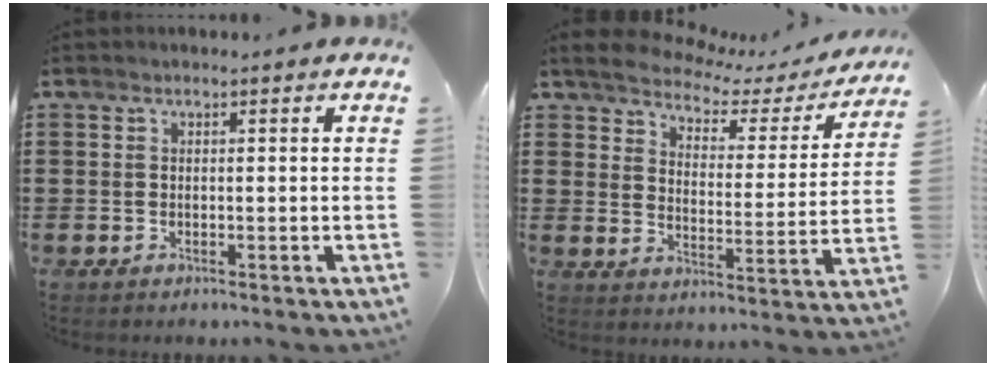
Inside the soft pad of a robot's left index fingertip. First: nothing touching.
{"total": 4.5, "force": [4.2, 1.1, 1.0], "torque": [-0.048, -0.028, 0.068]}